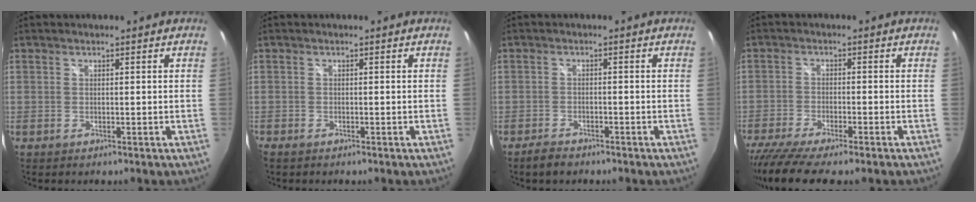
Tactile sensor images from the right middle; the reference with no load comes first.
{"total": 0.9, "force": [-0.8, 0.4, 0.3], "torque": [-0.008, -0.005, -0.017]}
{"total": 3.2, "force": [-2.7, 1.2, 1.2], "torque": [-0.037, -0.006, -0.050]}
{"total": 9.8, "force": [-8.1, 0.9, 5.5], "torque": [-0.128, -0.044, -0.139]}